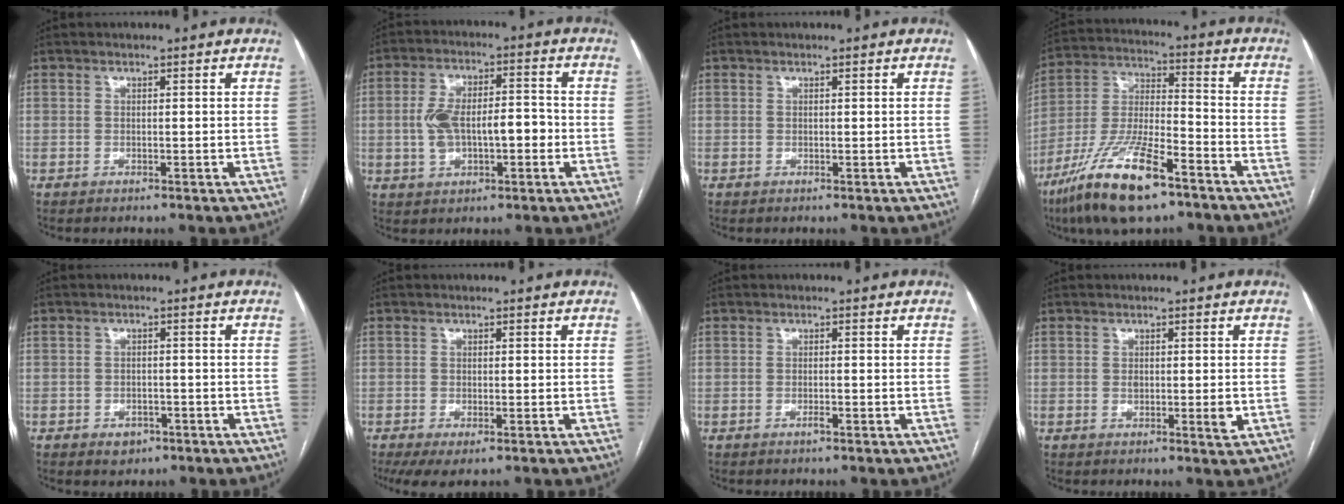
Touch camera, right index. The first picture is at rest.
{"total": 9.6, "force": [-1.2, 4.4, 8.5], "torque": [-0.160, 0.029, -0.015]}
{"total": 0.0}
{"total": 16.8, "force": [-10.6, 3.8, 12.5], "torque": [-0.264, -0.023, -0.194]}
{"total": 2.6, "force": [-1.5, 1.9, 1.0], "torque": [-0.006, 0.005, -0.011]}
{"total": 4.2, "force": [-2.3, 1.3, 3.2], "torque": [-0.056, -0.013, -0.036]}
{"total": 1.1, "force": [-0.6, 0.1, 0.9], "torque": [-0.019, -0.001, -0.010]}
{"total": 3.1, "force": [-0.3, 1.0, 2.9], "torque": [-0.045, -0.006, -0.004]}